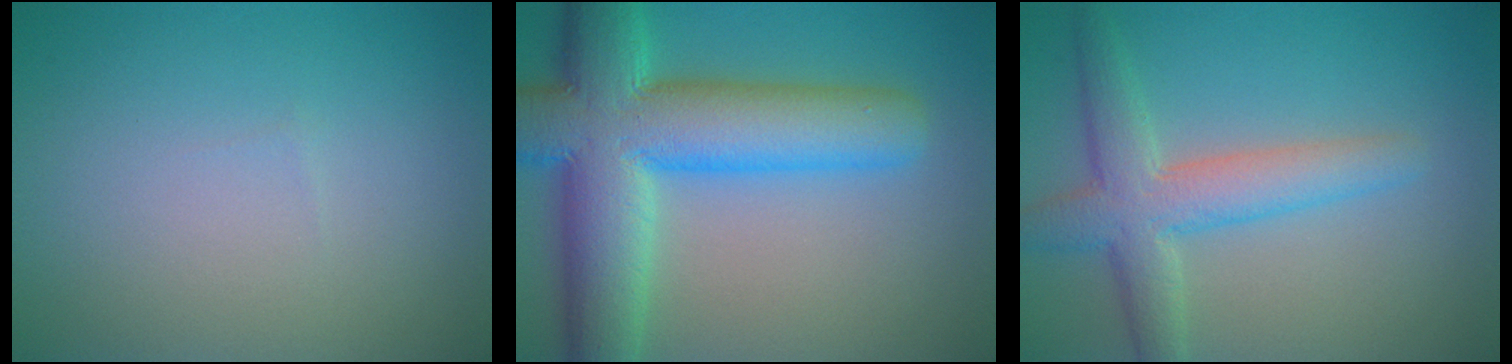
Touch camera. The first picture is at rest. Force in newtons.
{"total": 12.3, "press": 12.3, "slide": 0.5}
{"total": 5.0, "press": 5.0, "slide": 0.3}